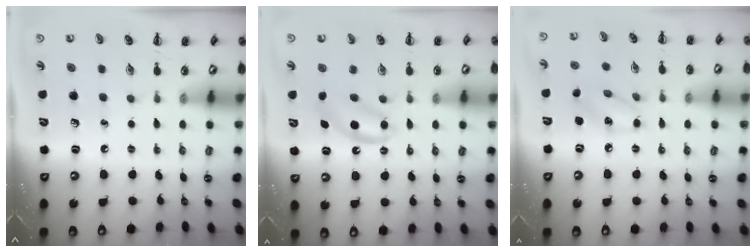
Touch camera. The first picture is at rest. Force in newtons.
{"total": 5.3, "press": 5.0, "slide": 1.6}
{"total": 6.8, "press": 6.8, "slide": 0.7}